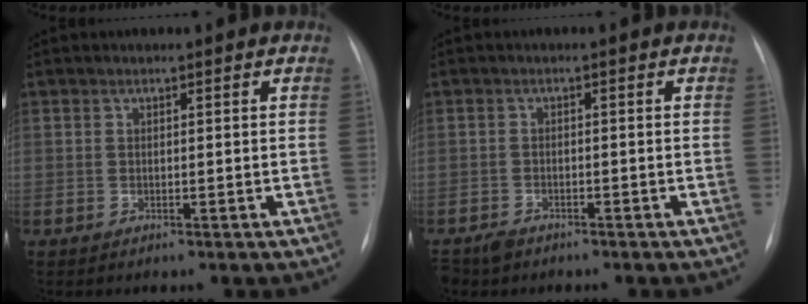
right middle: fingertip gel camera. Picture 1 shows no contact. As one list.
[{"total": 3.6, "force": [-3.0, 1.8, 0.8], "torque": [-0.014, -0.006, -0.047]}]